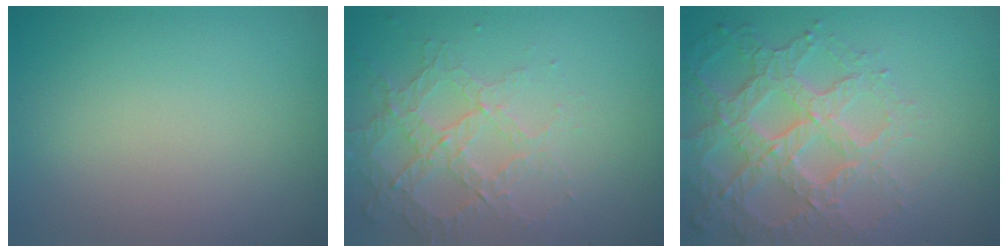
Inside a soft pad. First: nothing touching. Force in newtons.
{"total": 4.2, "press": 3.0, "slide": 2.9}
{"total": 6.3, "press": 4.8, "slide": 4.1}